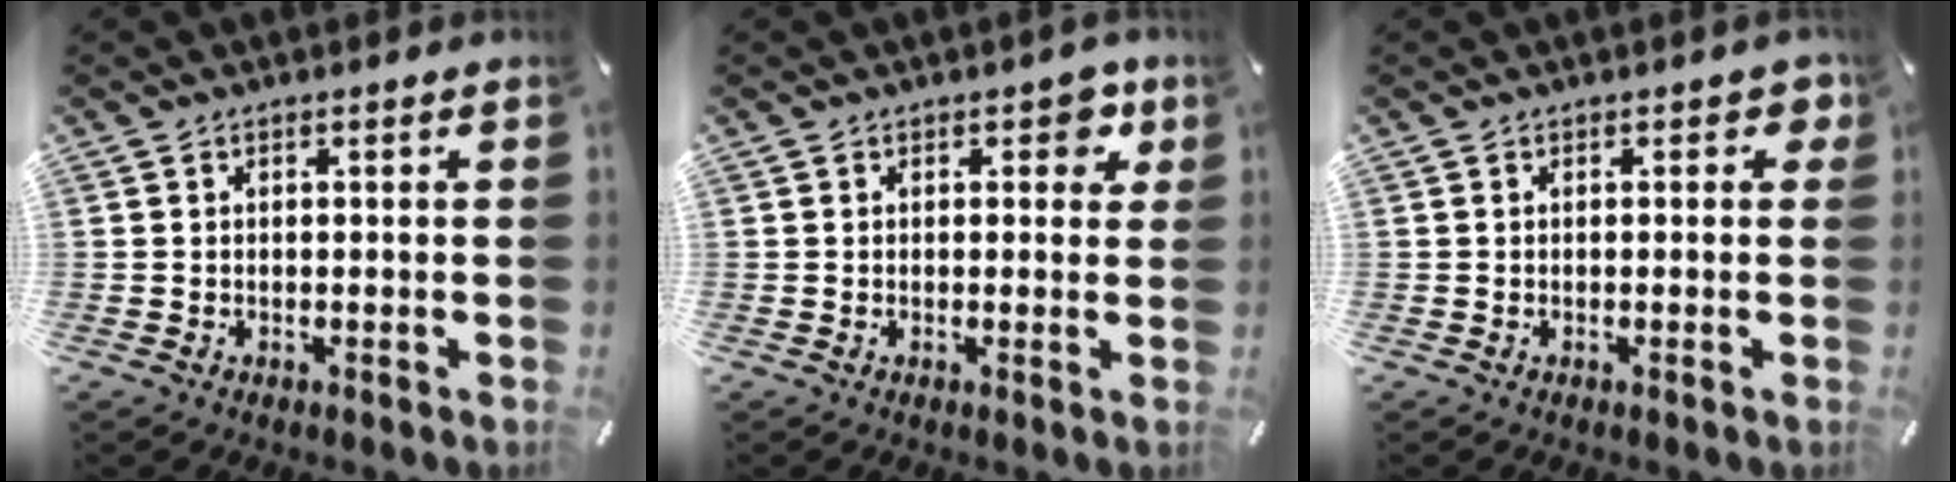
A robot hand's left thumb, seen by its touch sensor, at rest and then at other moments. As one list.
[{"total": 4.5, "force": [2.0, 2.8, 3.0], "torque": [-0.017, -0.005, 0.024]}, {"total": 2.0, "force": [0.4, 1.3, 1.4], "torque": [-0.012, 0.001, 0.002]}]